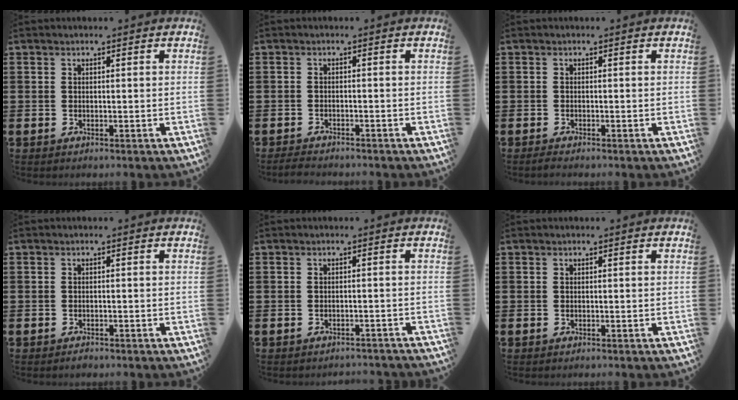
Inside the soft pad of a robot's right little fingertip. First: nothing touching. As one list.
[{"total": 1.5, "force": [-1.5, 0.1, 0.3], "torque": [-0.008, 0.004, -0.030]}, {"total": 0.8, "force": [-0.7, 0.1, 0.5], "torque": [-0.008, -0.002, -0.013]}, {"total": 0.5, "force": [-0.5, 0.2, 0.0], "torque": [0.005, -0.006, -0.012]}, {"total": 0.8, "force": [-0.8, 0.0, 0.0], "torque": [-0.002, 0.000, -0.016]}, {"total": 0.0}]